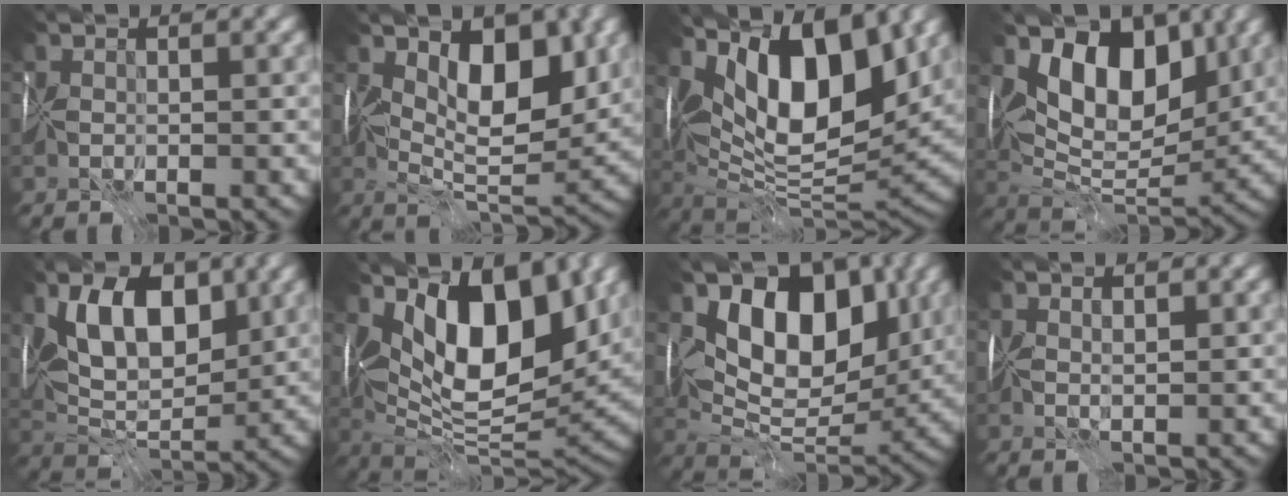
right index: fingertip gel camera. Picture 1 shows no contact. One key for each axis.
{"total": 6.7, "fx": 2.4, "fy": 3.1, "fz": 5.4, "tx": -0.067, "ty": -0.018, "tz": 0.036}
{"total": 12.6, "fx": 5.6, "fy": 5.0, "fz": 10.1, "tx": -0.141, "ty": 0.003, "tz": 0.091}
{"total": 9.1, "fx": 3.9, "fy": 5.2, "fz": 6.3, "tx": -0.083, "ty": -0.018, "tz": 0.066}
{"total": 7.8, "fx": 3.0, "fy": 4.0, "fz": 6.0, "tx": -0.081, "ty": -0.005, "tz": 0.041}
{"total": 12.4, "fx": 4.7, "fy": 5.4, "fz": 10.1, "tx": -0.134, "ty": -0.008, "tz": 0.074}
{"total": 10.0, "fx": 3.7, "fy": 6.1, "fz": 7.0, "tx": -0.077, "ty": -0.014, "tz": 0.063}
{"total": 0.8, "fx": 0.6, "fy": -0.4, "fz": 0.0, "tx": 0.011, "ty": -0.003, "tz": 0.012}